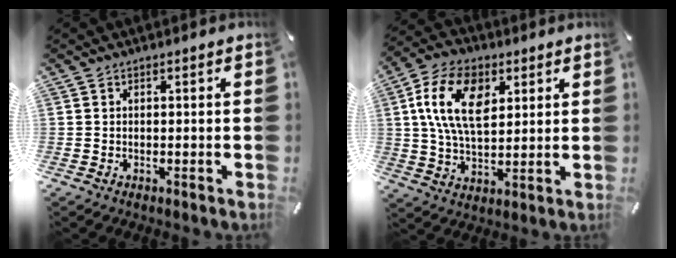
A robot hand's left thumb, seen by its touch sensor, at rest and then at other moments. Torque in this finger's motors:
{"motor_torque": [0.36, 0.81, 1.87, -0.89, 0.61]}